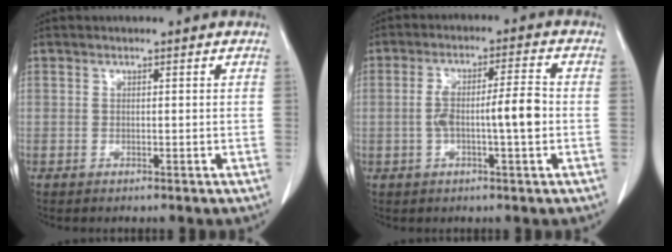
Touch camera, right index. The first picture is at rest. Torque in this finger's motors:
{"motor_torque": [0.34, -0.08, 0.19, 0.09]}